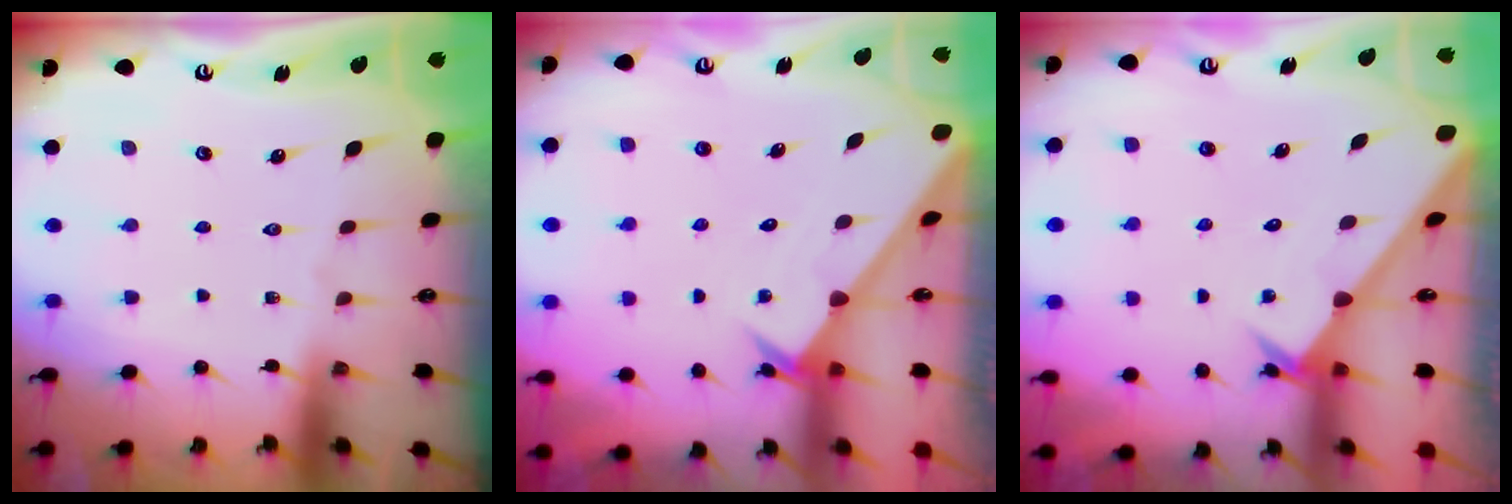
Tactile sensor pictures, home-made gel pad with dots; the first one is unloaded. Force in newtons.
{"total": 2.2, "press": 2.2, "slide": 0.1}
{"total": 2.5, "press": 2.5, "slide": 0.2}